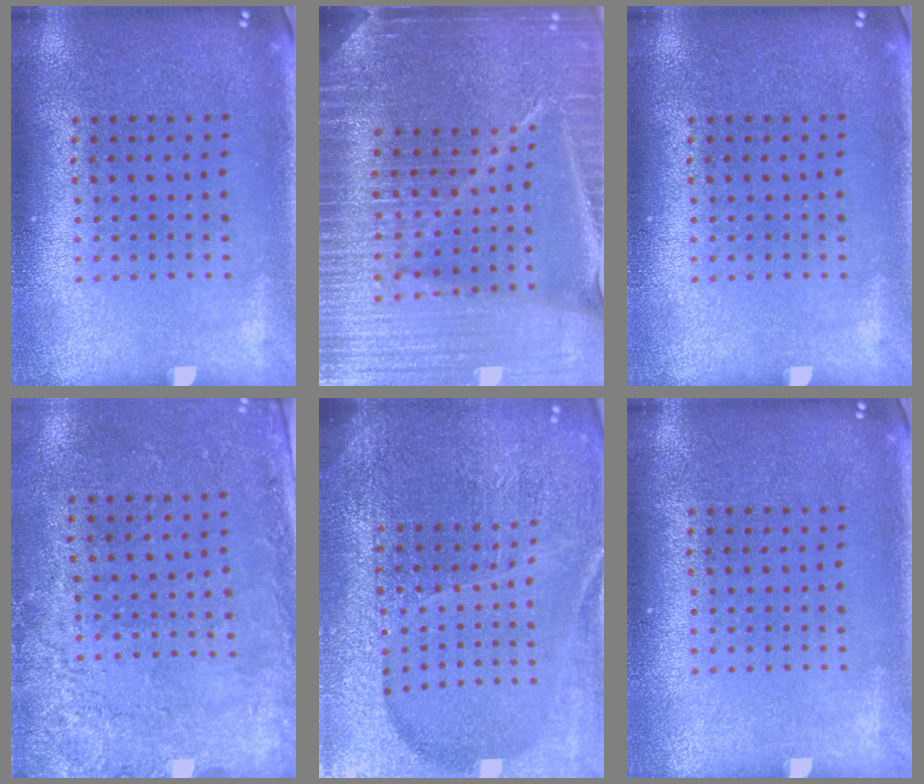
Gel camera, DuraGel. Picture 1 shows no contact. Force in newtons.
{"total": 5.4, "press": 4.8, "slide": 2.5}
{"total": 0.0}
{"total": 2.7, "press": 2.0, "slide": 1.8}
{"total": 5.7, "press": 5.1, "slide": 2.6}
{"total": 0.0}